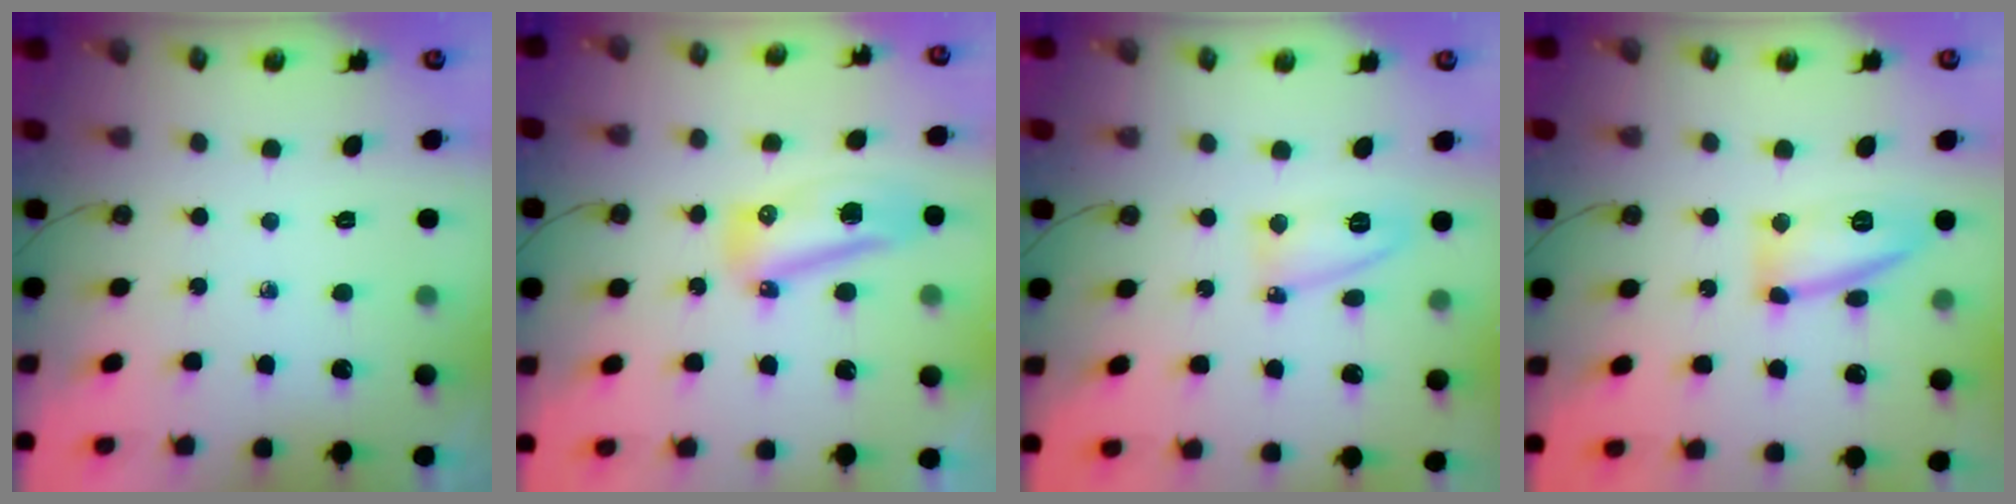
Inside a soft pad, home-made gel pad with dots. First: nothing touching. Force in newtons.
{"total": 12.9, "press": 11.4, "slide": 5.9}
{"total": 7.0, "press": 6.9, "slide": 0.6}
{"total": 13.3, "press": 13.3, "slide": 1.2}